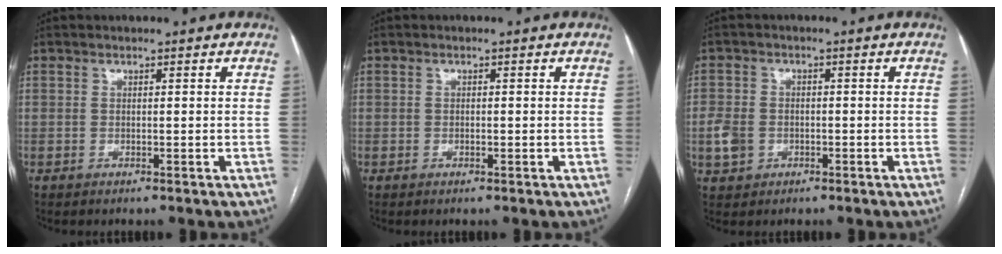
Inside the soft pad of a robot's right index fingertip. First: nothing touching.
{"total": 0.7, "force": [-0.3, 0.4, 0.5], "torque": [-0.008, 0.001, -0.005]}
{"total": 6.2, "force": [-1.9, 5.3, 2.6], "torque": [-0.072, 0.012, -0.022]}